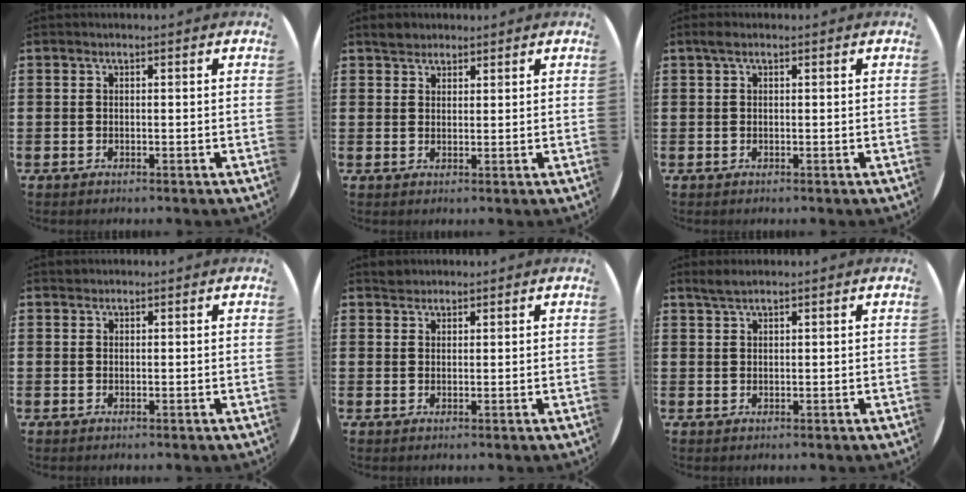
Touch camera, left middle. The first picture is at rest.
{"total": 2.1, "force": [1.9, 0.8, -0.1], "torque": [0.007, 0.002, 0.036]}
{"total": 0.9, "force": [0.5, 0.4, 0.7], "torque": [-0.013, 0.005, 0.007]}
{"total": 0.5, "force": [0.5, 0.1, -0.1], "torque": [0.011, 0.001, 0.007]}
{"total": 1.4, "force": [1.3, 0.4, -0.1], "torque": [0.009, 0.001, 0.023]}
{"total": 1.8, "force": [1.6, 0.2, 0.8], "torque": [-0.017, 0.004, 0.029]}